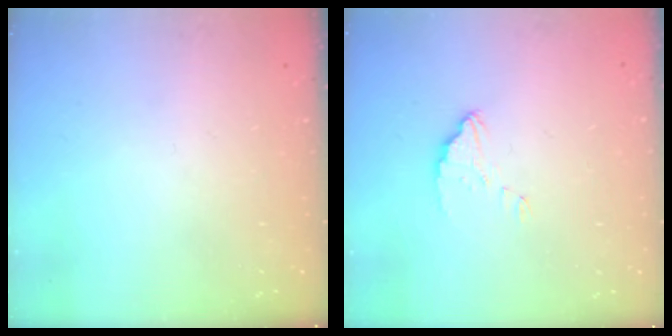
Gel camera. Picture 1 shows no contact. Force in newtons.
{"total": 2.8, "press": 2.8, "slide": 0.1}